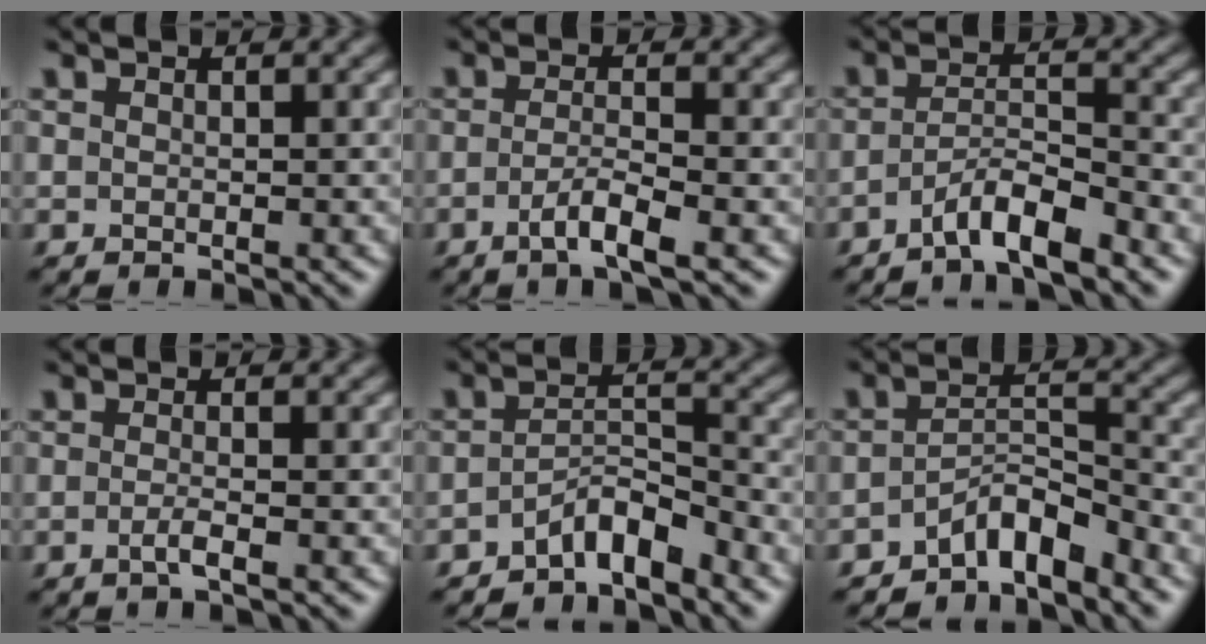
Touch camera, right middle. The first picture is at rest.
{"total": 3.0, "force": [-1.4, 0.5, 2.6], "torque": [-0.046, 0.002, -0.032]}
{"total": 3.9, "force": [-2.8, 0.6, 2.6], "torque": [-0.044, 0.009, -0.058]}
{"total": 1.6, "force": [-0.6, 0.4, 1.4], "torque": [-0.024, -0.002, -0.016]}
{"total": 3.6, "force": [-2.8, 1.1, 2.1], "torque": [-0.033, 0.013, -0.054]}
{"total": 4.1, "force": [-3.1, 1.2, 2.3], "torque": [-0.034, 0.012, -0.060]}